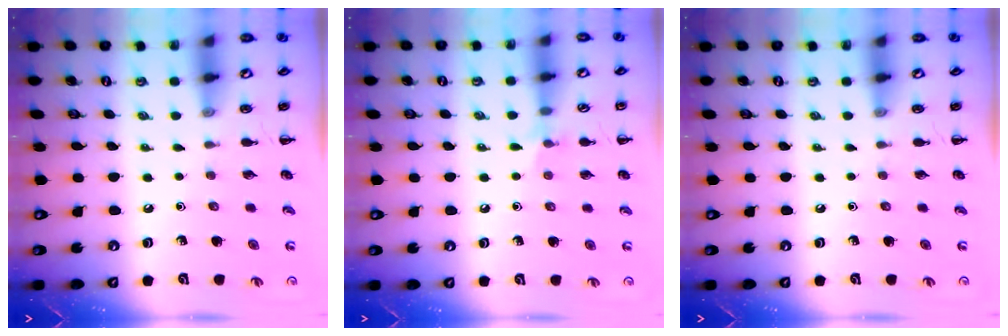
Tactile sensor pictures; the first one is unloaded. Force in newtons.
{"total": 5.7, "press": 5.4, "slide": 1.9}
{"total": 0.0}